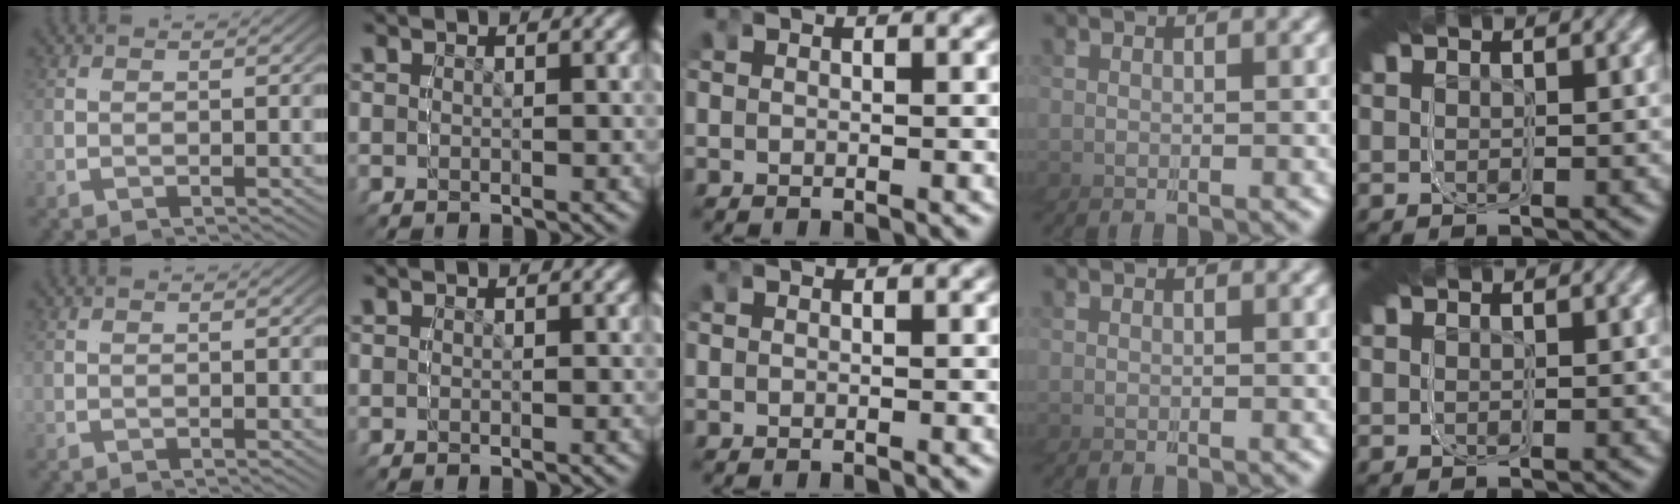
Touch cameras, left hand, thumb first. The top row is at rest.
{}